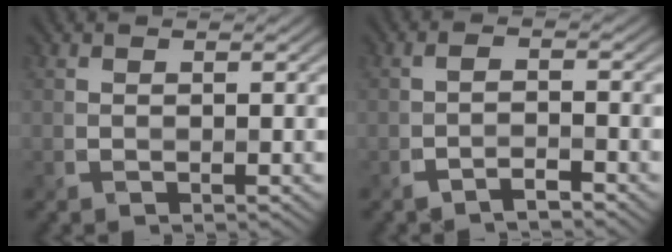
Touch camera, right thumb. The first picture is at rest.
{"total": 2.3, "force": [-1.9, 0.3, 1.2], "torque": [-0.023, 0.005, -0.045]}